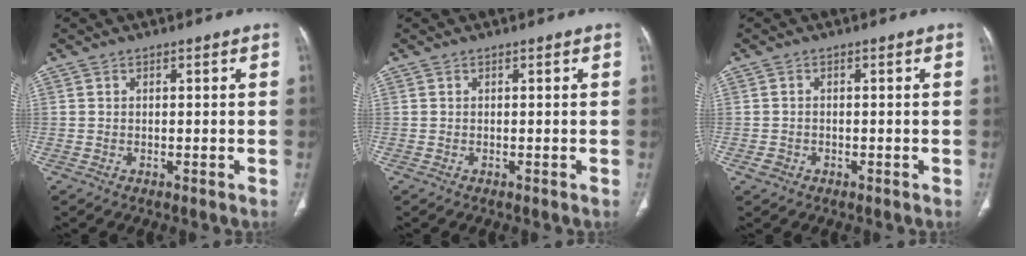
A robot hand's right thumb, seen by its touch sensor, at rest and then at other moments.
{"total": 0.0}
{"total": 1.5, "force": [-0.7, 1.3, 0.5], "torque": [-0.009, 0.006, -0.010]}